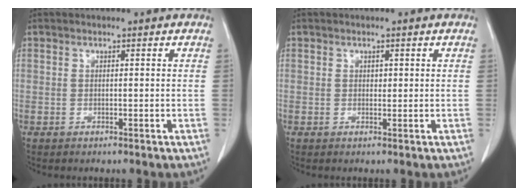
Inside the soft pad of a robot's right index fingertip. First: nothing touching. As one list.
[{"total": 0.6, "force": [0.3, 0.4, 0.4], "torque": [-0.002, -0.001, 0.004]}]